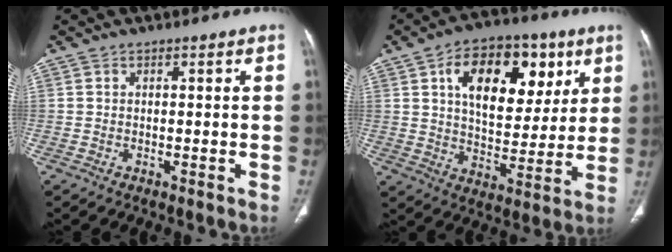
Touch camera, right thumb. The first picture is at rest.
{"total": 19.4, "force": [7.1, 11.5, 13.9], "torque": [-0.163, -0.011, 0.112]}